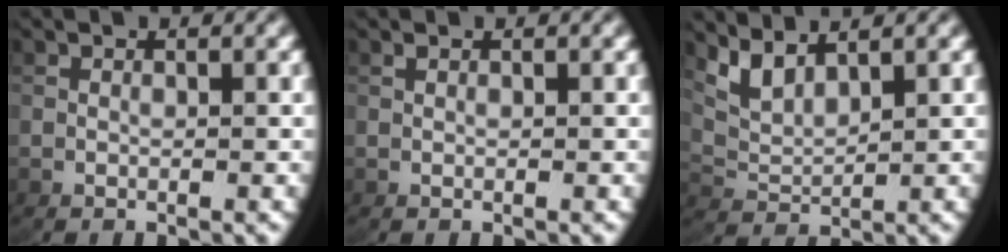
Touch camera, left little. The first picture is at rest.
{"total": 0.5, "force": [0.3, -0.4, 0.0], "torque": [-0.002, 0.000, 0.009]}
{"total": 3.7, "force": [2.3, 1.9, 2.2], "torque": [-0.061, -0.004, 0.048]}